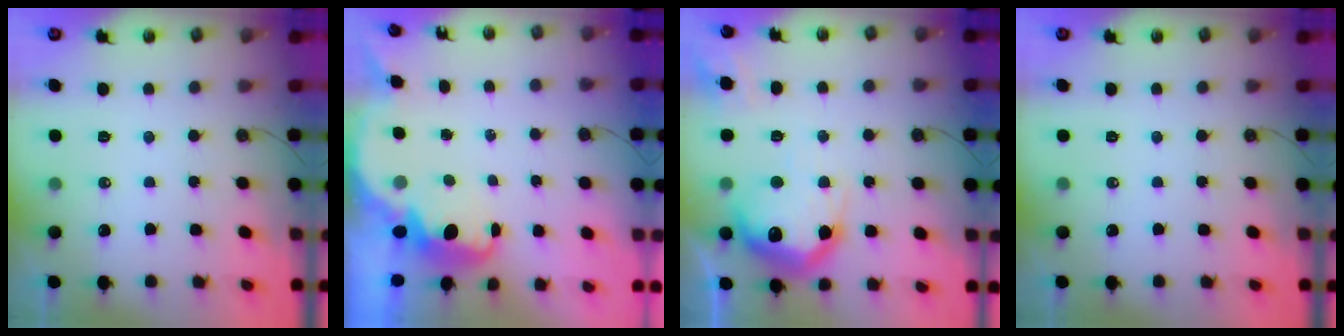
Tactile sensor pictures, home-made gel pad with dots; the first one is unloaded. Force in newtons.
{"total": 3.5, "press": 3.5, "slide": 0.4}
{"total": 21.8, "press": 21.8, "slide": 1.5}
{"total": 0.0}